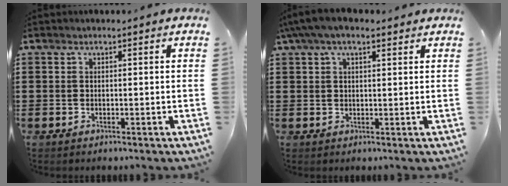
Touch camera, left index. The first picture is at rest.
{"total": 4.5, "force": [2.8, 1.7, 3.1], "torque": [-0.066, 0.008, 0.050]}